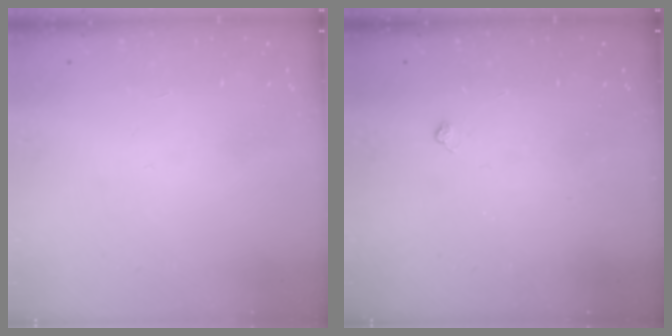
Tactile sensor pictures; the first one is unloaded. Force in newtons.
{"total": 2.7, "press": 2.7, "slide": 0.6}